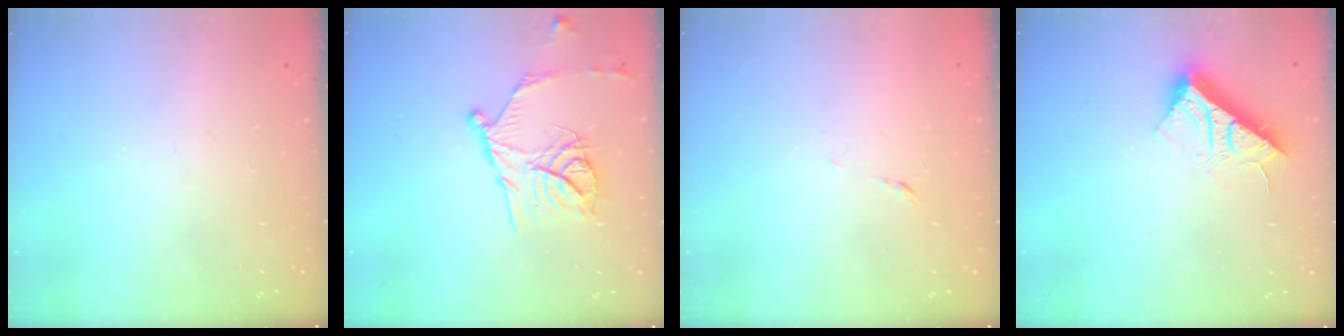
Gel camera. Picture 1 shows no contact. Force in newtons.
{"total": 15.4, "press": 15.3, "slide": 1.5}
{"total": 4.4, "press": 4.3, "slide": 0.8}
{"total": 14.2, "press": 14.1, "slide": 0.5}